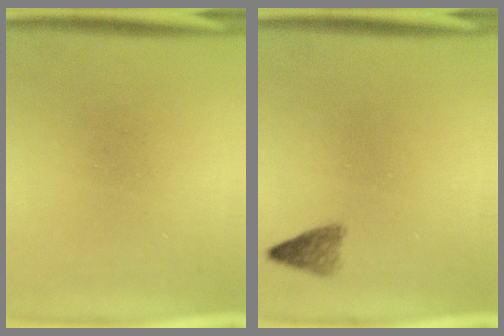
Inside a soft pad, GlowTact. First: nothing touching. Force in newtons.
{"total": 1.9}